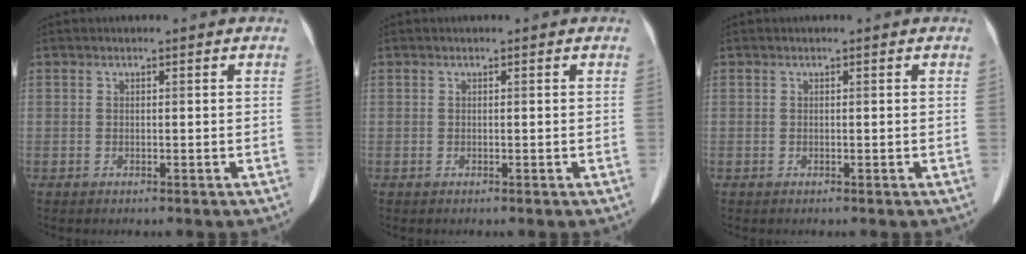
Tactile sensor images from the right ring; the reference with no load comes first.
{"total": 0.0}
{"total": 0.0}